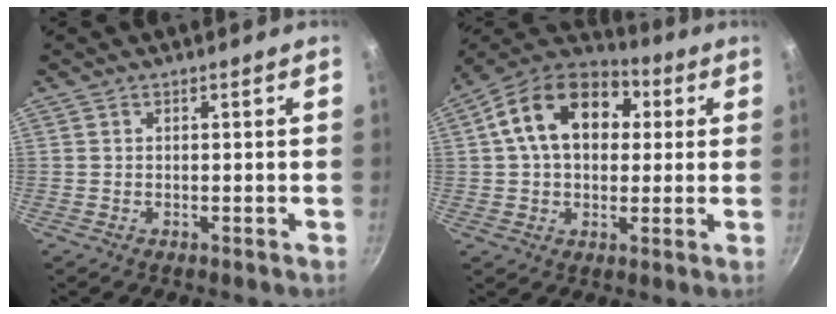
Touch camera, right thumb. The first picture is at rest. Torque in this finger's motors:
{"motor_torque": [-0.15, 3.28, 1.56, -0.29, 0.17]}